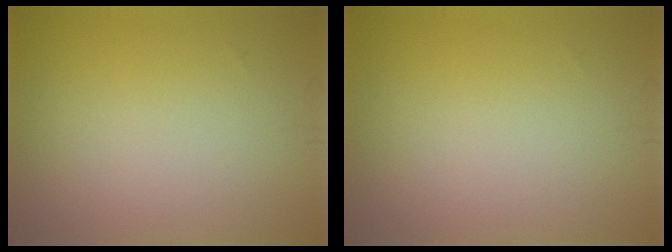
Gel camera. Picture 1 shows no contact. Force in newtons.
{"total": 0.0}